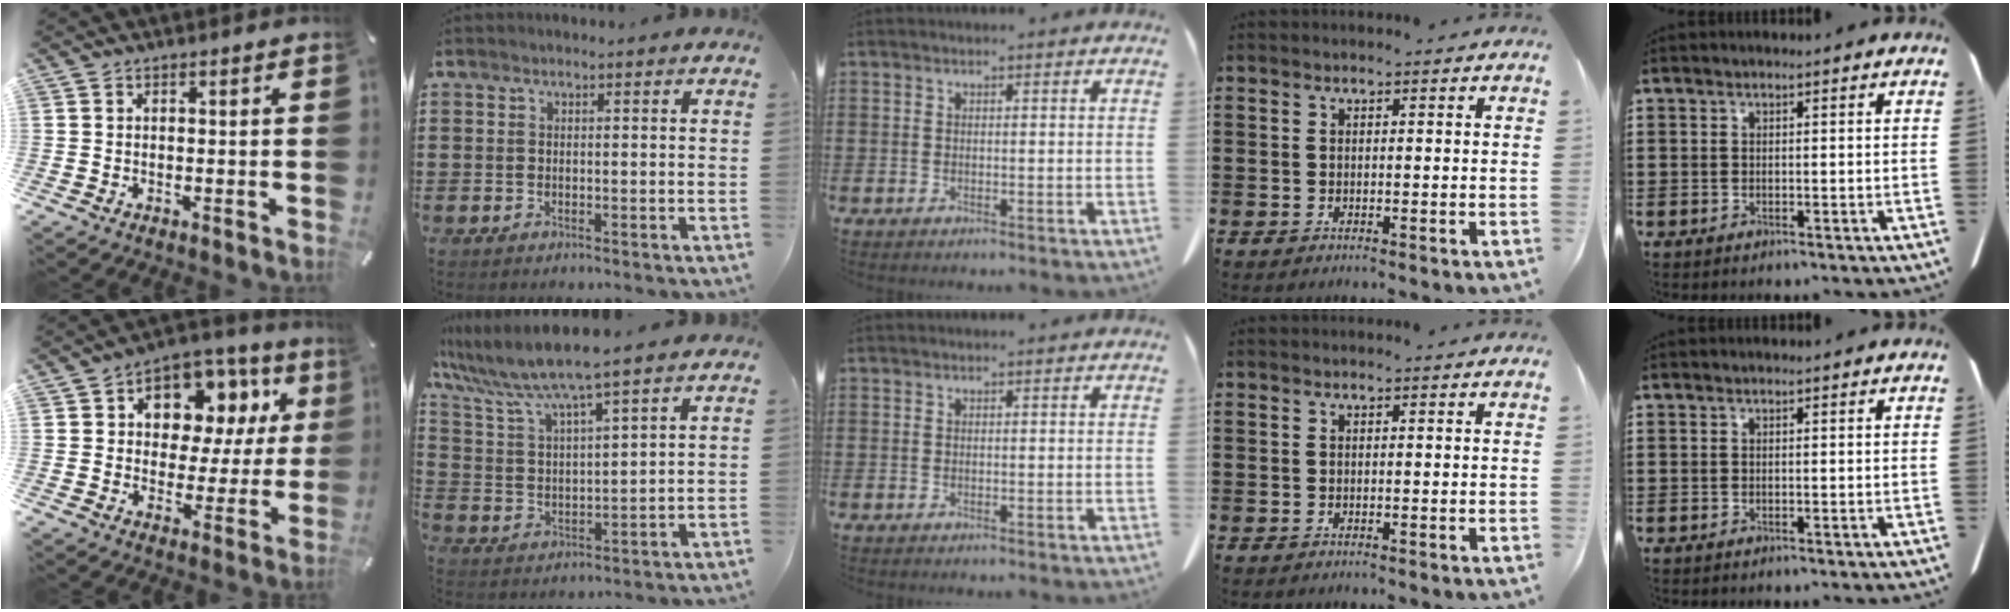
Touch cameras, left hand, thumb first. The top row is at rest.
{"thumb": {"total": 11.5, "force": [4.6, 8.7, 5.8], "torque": [-0.088, -0.032, 0.083]}, "index": {"total": 7.1, "force": [6.2, -0.5, 3.6], "torque": [-0.095, -0.038, 0.102]}}